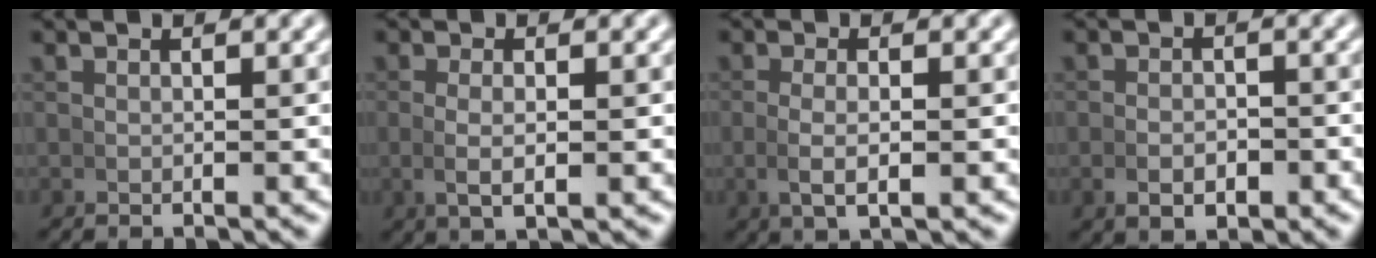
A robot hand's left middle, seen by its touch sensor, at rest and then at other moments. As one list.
[{"total": 2.2, "force": [-0.1, 0.6, 2.1], "torque": [-0.047, -0.007, 0.006]}, {"total": 2.5, "force": [-0.3, 0.7, 2.4], "torque": [-0.053, -0.006, 0.002]}, {"total": 2.4, "force": [-1.0, 1.4, 1.6], "torque": [-0.024, -0.005, -0.013]}]